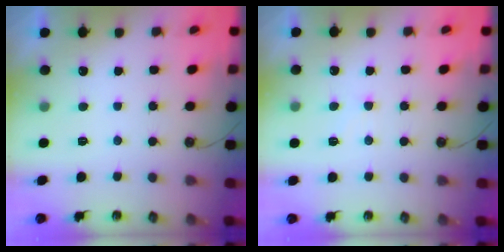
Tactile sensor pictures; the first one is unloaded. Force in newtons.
{"total": 4.1, "press": 4.0, "slide": 0.6}